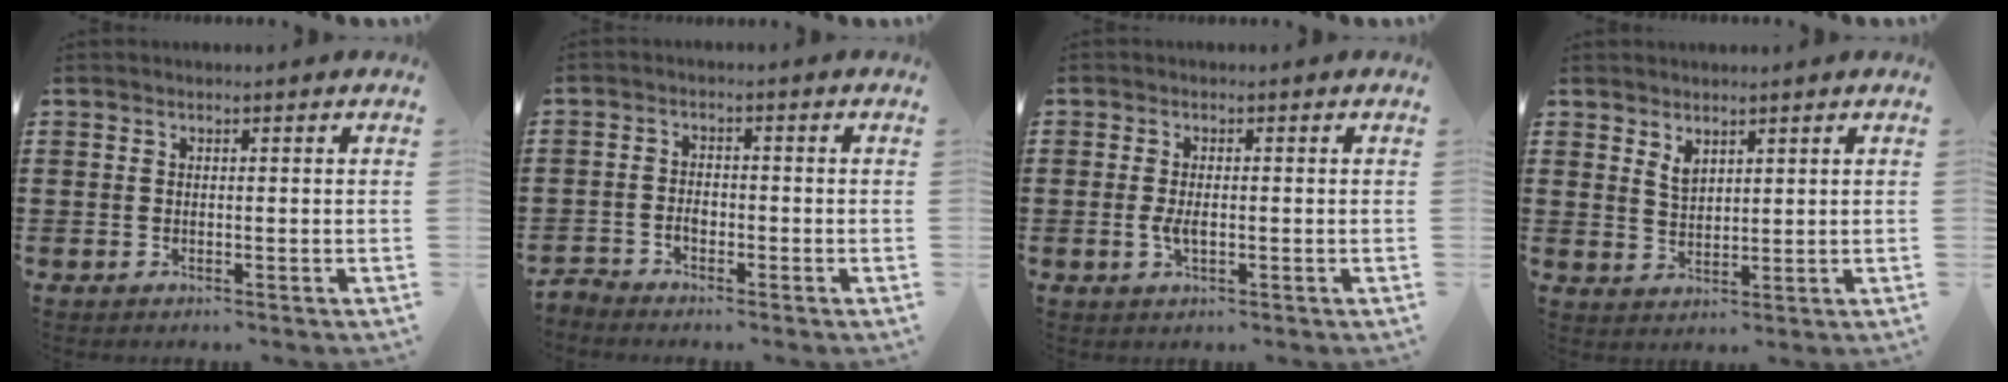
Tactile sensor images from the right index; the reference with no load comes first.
{"total": 2.1, "force": [-1.6, 1.1, 0.8], "torque": [-0.019, 0.006, -0.033]}
{"total": 2.7, "force": [-0.4, 1.1, 2.4], "torque": [-0.053, -0.001, -0.011]}
{"total": 2.5, "force": [1.9, 1.2, 1.1], "torque": [-0.025, 0.004, 0.035]}